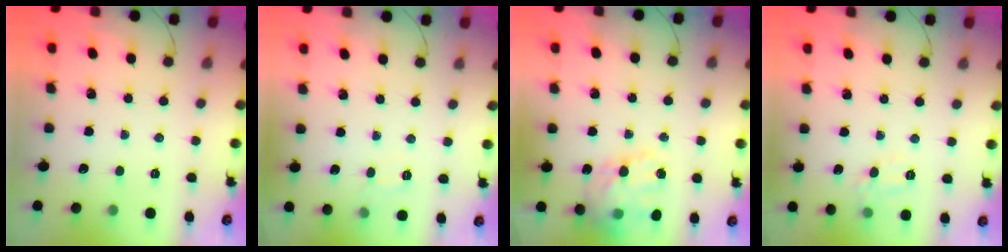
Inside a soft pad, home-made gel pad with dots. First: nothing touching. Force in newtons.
{"total": 5.6, "press": 5.4, "slide": 1.2}
{"total": 18.1, "press": 17.7, "slide": 3.8}
{"total": 7.9, "press": 7.7, "slide": 1.7}